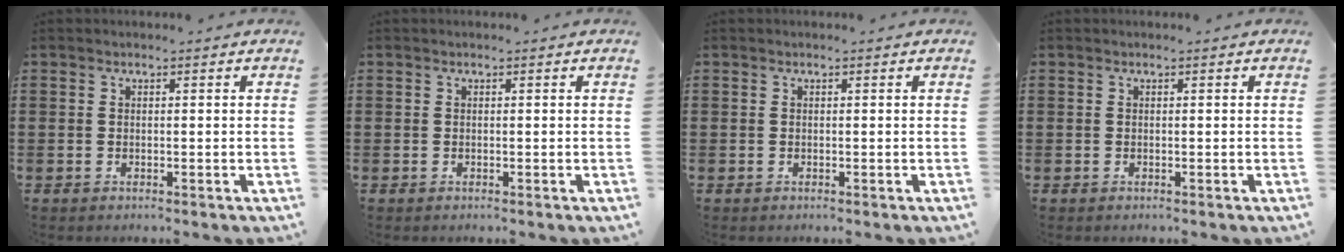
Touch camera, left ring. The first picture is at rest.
{"total": 0.0}
{"total": 0.0}
{"total": 0.0}